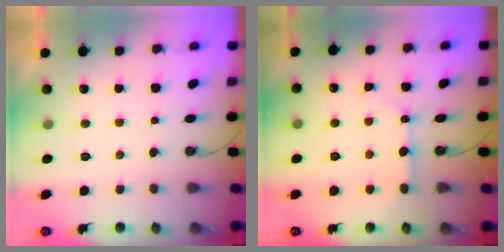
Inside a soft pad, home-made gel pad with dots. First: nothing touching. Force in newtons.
{"total": 3.4, "press": 3.4, "slide": 0.3}